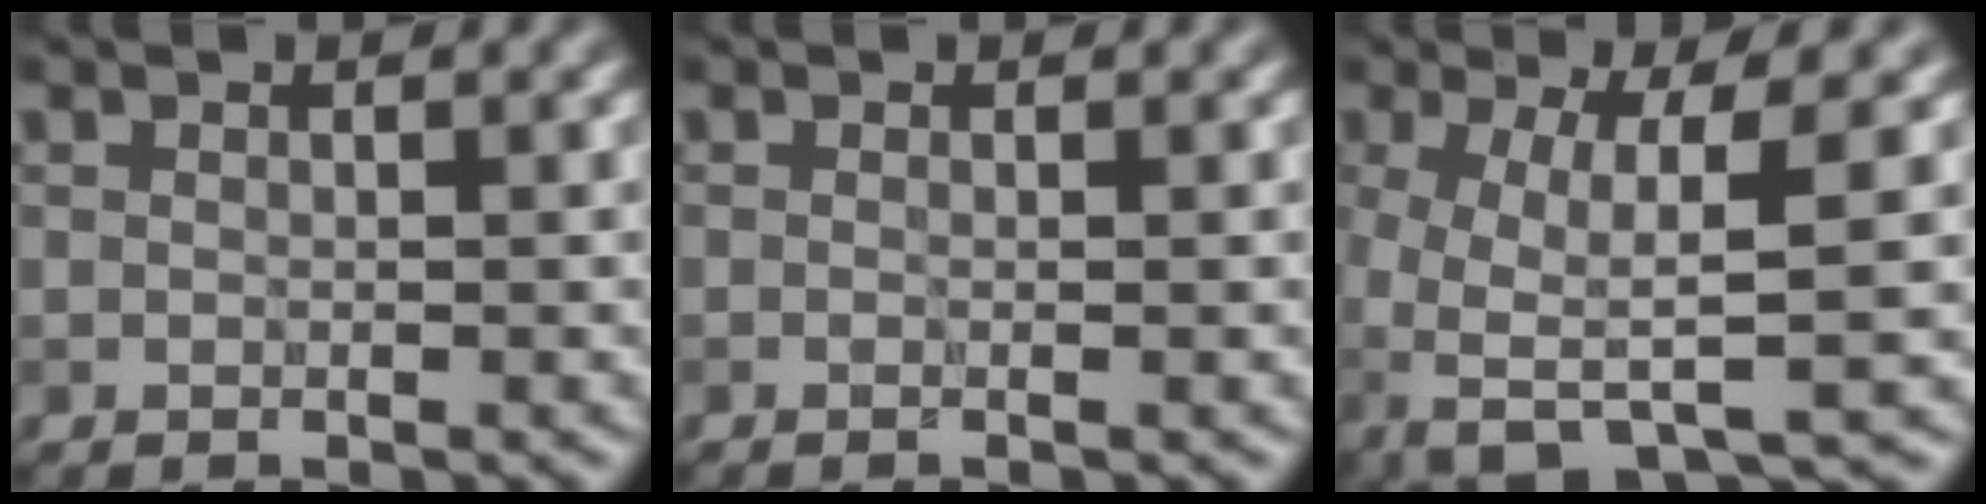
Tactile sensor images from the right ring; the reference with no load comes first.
{"total": 1.3, "force": [-0.1, 0.7, 1.1], "torque": [-0.007, -0.006, -0.016]}
{"total": 7.5, "force": [-1.7, 2.2, 7.0], "torque": [-0.142, -0.004, -0.032]}